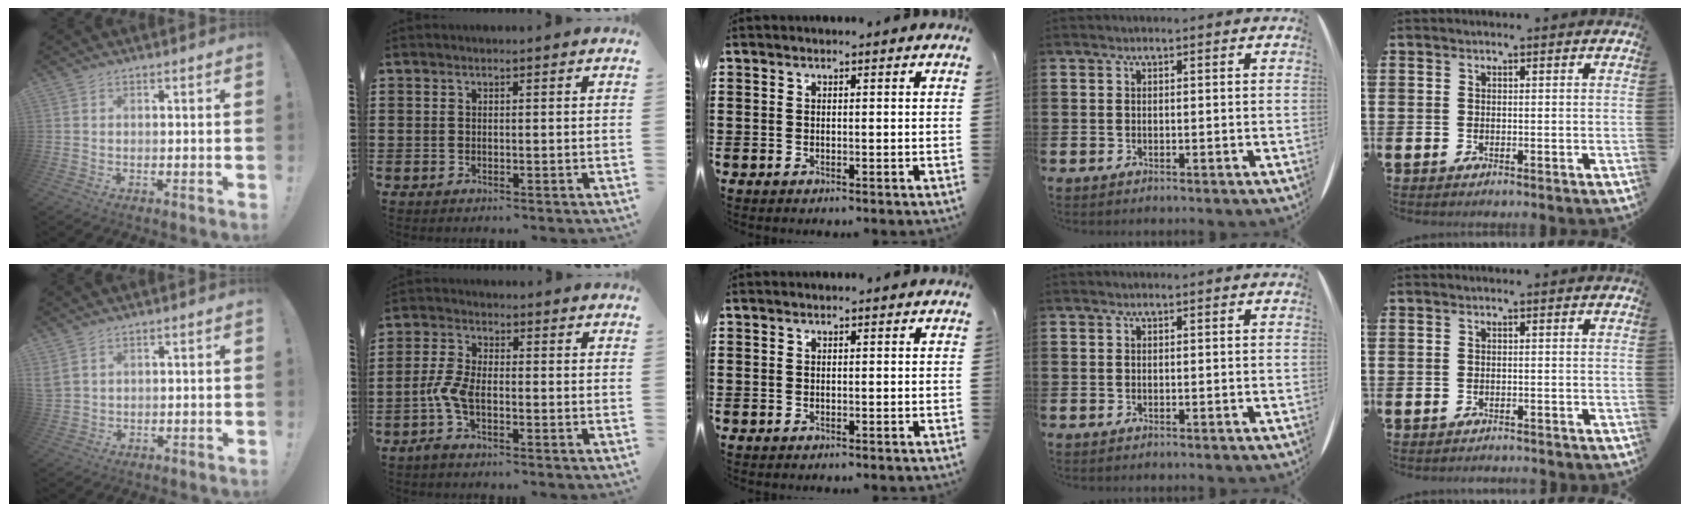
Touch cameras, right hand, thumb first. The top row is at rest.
{"thumb": {"total": 3.5, "force": [2.1, 2.0, 1.9], "torque": [-0.048, -0.007, 0.041]}, "index": {"total": 4.9, "force": [-1.9, 2.1, 4.0], "torque": [-0.101, -0.002, -0.043]}, "little": {"total": 0.5, "force": [-0.5, 0.0, -0.1], "torque": [0.000, -0.001, -0.011]}}